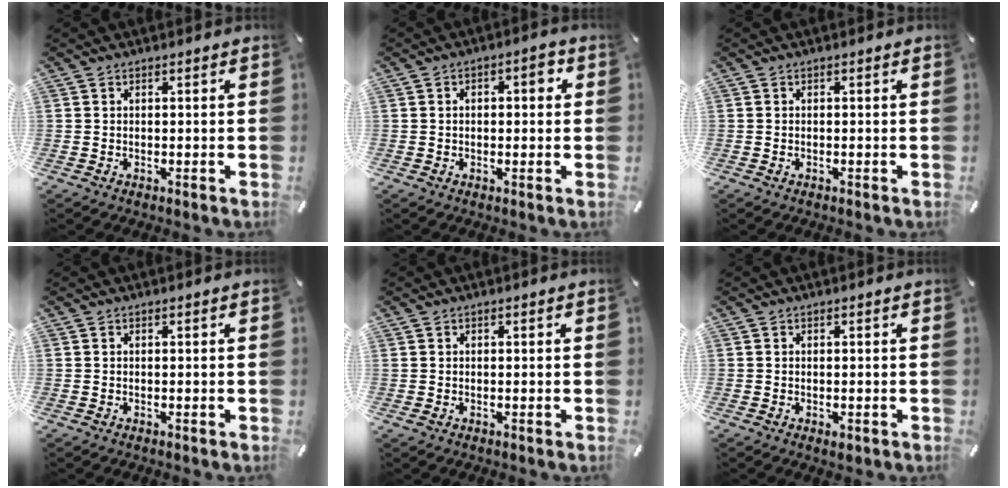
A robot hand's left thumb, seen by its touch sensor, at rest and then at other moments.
{"total": 3.5, "force": [0.3, 2.0, 2.9], "torque": [-0.042, 0.006, -0.002]}
{"total": 0.0}
{"total": 0.0}
{"total": 0.0}
{"total": 0.7, "force": [-0.2, 0.4, 0.6], "torque": [-0.009, -0.001, -0.002]}